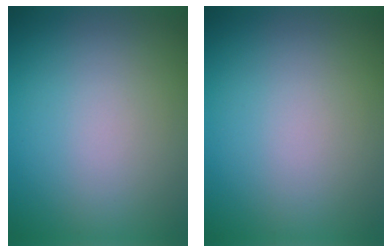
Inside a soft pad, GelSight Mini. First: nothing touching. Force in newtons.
{"total": 0.0}